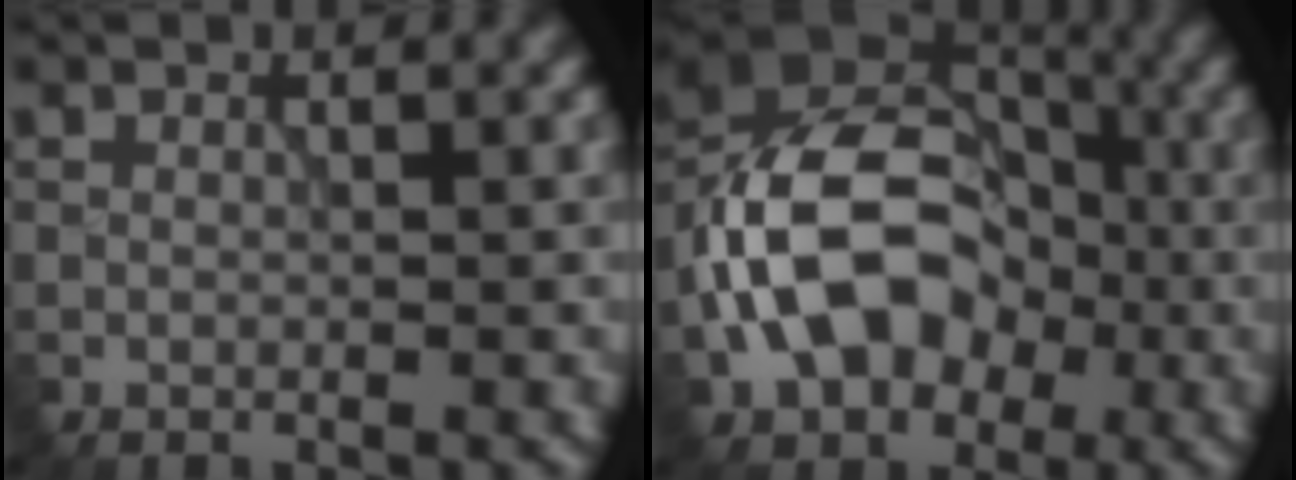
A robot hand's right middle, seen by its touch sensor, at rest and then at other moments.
{"total": 11.6, "force": [-2.8, 8.2, 7.8], "torque": [-0.139, 0.006, -0.063]}